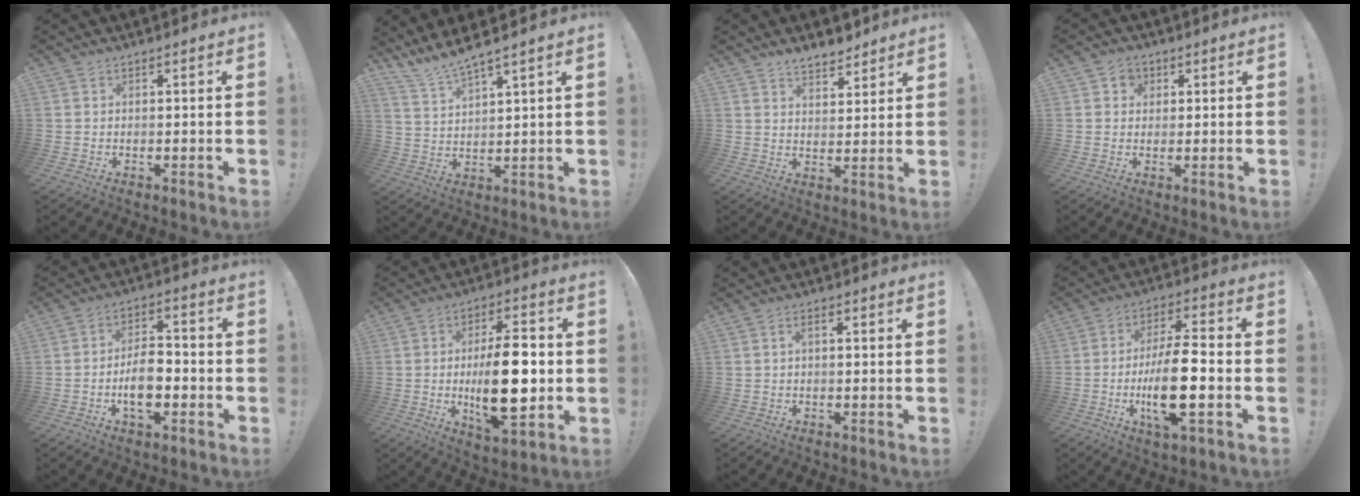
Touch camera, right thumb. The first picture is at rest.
{"total": 6.7, "force": [6.3, -0.4, 2.3], "torque": [-0.064, -0.037, 0.116]}
{"total": 5.9, "force": [5.3, 2.1, 1.5], "torque": [-0.006, -0.043, 0.095]}
{"total": 3.4, "force": [1.1, 3.0, 1.0], "torque": [-0.010, -0.004, 0.018]}
{"total": 10.0, "force": [-3.0, 5.7, 7.6], "torque": [-0.139, 0.011, -0.053]}
{"total": 18.4, "force": [-1.7, 9.5, 15.7], "torque": [-0.253, 0.003, -0.027]}
{"total": 1.7, "force": [-0.3, 0.7, 1.5], "torque": [-0.031, 0.008, -0.005]}
{"total": 15.5, "force": [-3.5, 4.7, 14.3], "torque": [-0.264, 0.003, -0.061]}